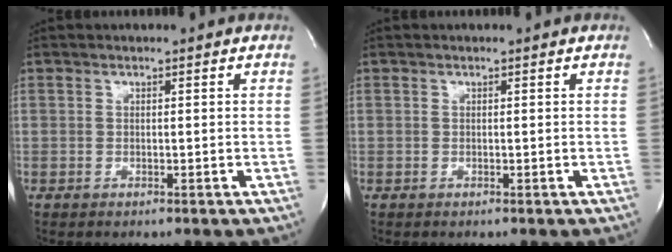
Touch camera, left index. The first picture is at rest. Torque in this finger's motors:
{"motor_torque": [0.00, 0.00, 0.00, 0.00]}